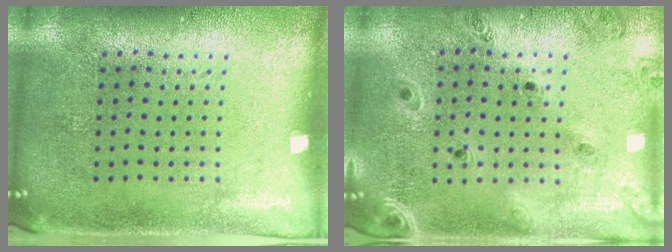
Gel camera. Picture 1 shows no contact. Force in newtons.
{"total": 0.8, "press": 0.8, "slide": 0.1}